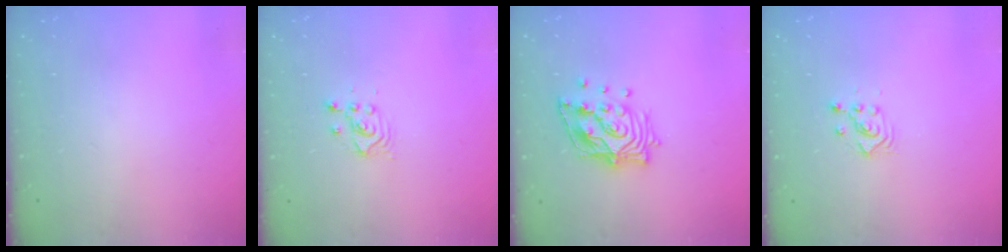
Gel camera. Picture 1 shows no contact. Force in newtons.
{"total": 2.4, "press": 2.4, "slide": 0.2}
{"total": 14.9, "press": 14.8, "slide": 2.0}
{"total": 2.3, "press": 2.3, "slide": 0.2}